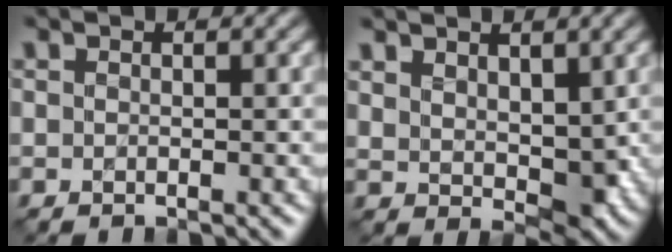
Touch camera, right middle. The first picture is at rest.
{"total": 3.9, "force": [1.6, 2.1, 2.9], "torque": [-0.056, -0.003, 0.036]}